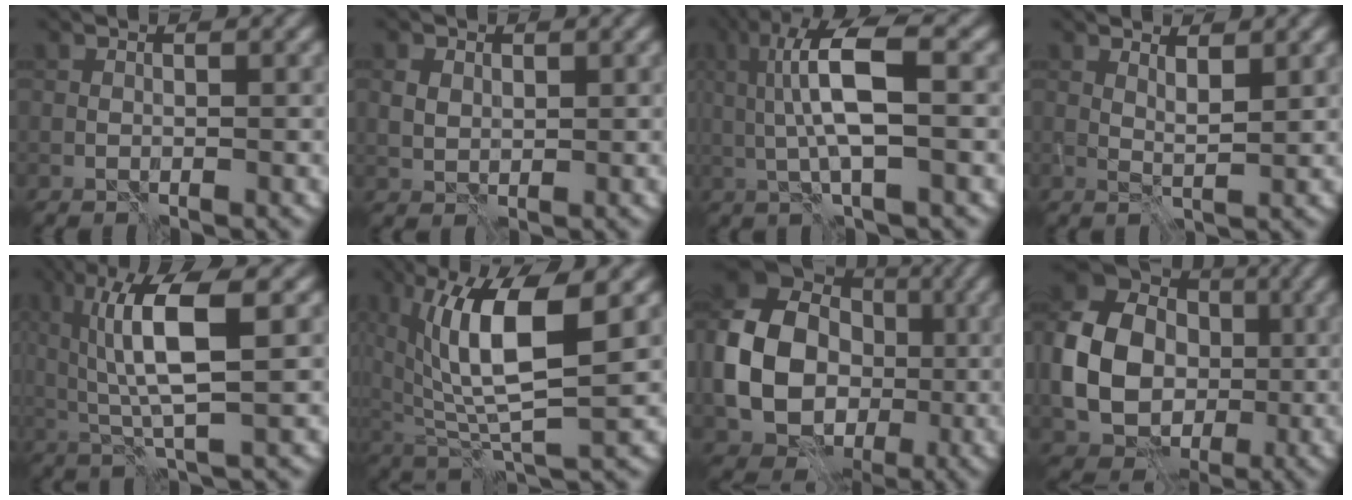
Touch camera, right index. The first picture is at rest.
{"total": 1.5, "force": [0.7, 1.2, 0.6], "torque": [-0.014, 0.001, 0.014]}
{"total": 7.4, "force": [1.3, 2.1, 7.0], "torque": [-0.142, 0.010, 0.023]}
{"total": 1.8, "force": [1.4, 0.3, 1.1], "torque": [-0.020, -0.003, 0.025]}
{"total": 7.6, "force": [1.8, 1.7, 7.2], "torque": [-0.132, 0.002, 0.035]}
{"total": 9.0, "force": [2.6, 2.8, 8.1], "torque": [-0.153, -0.006, 0.051]}
{"total": 12.1, "force": [-1.0, 9.9, 6.9], "torque": [-0.151, 0.004, -0.029]}
{"total": 10.9, "force": [-0.4, 8.9, 6.2], "torque": [-0.138, 0.000, -0.014]}